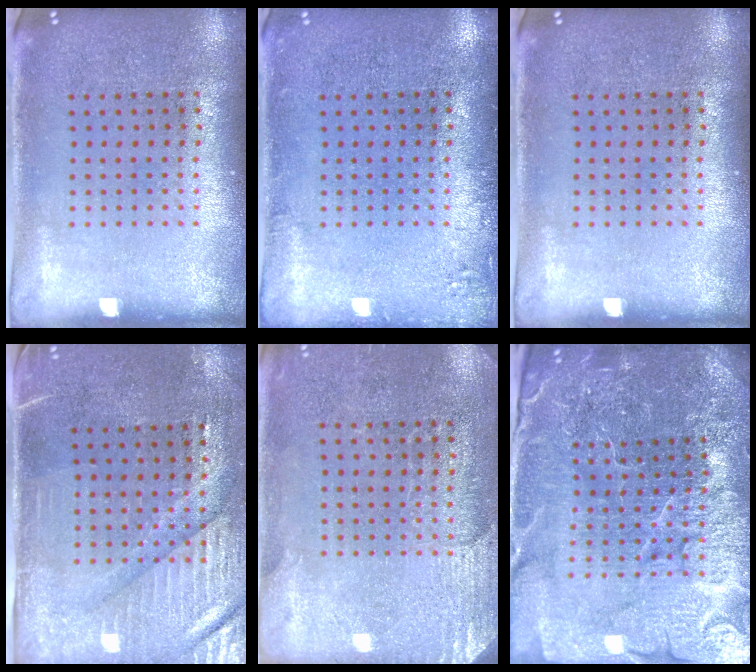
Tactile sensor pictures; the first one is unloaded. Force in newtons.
{"total": 1.3, "press": 1.2, "slide": 0.3}
{"total": 0.0}
{"total": 3.4, "press": 3.1, "slide": 1.4}
{"total": 2.7, "press": 2.5, "slide": 1.1}
{"total": 5.7, "press": 5.1, "slide": 2.4}